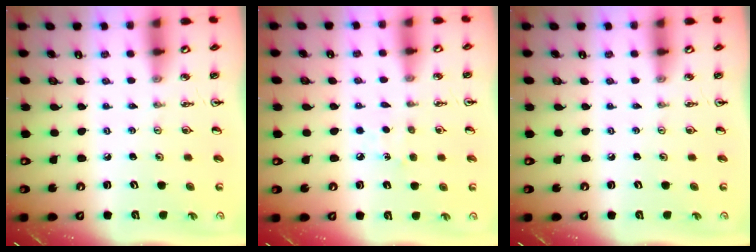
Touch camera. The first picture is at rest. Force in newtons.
{"total": 4.8, "press": 4.8, "slide": 0.5}
{"total": 0.0}